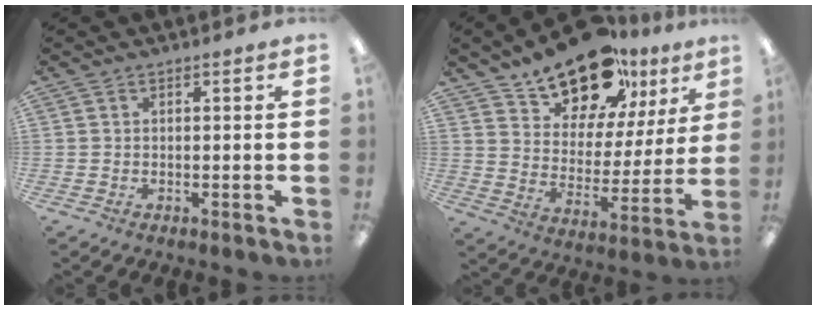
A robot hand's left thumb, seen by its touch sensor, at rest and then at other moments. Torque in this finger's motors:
{"motor_torque": [0.40, 0.42, 1.57, -1.20, 0.28]}